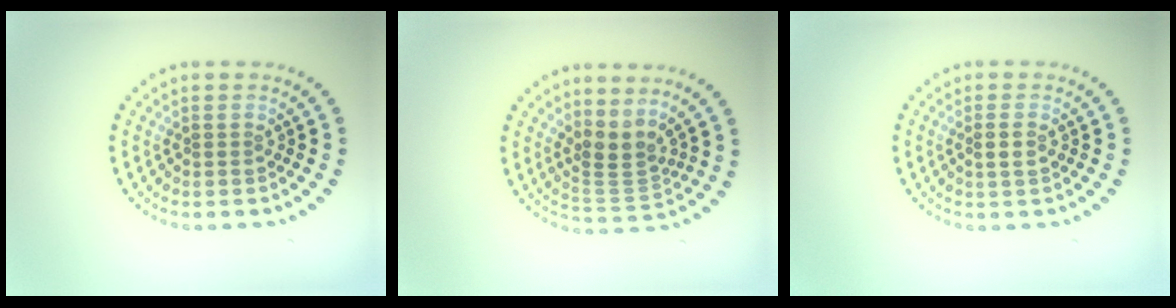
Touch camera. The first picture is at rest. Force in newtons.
{"total": 2.8, "press": 1.9, "slide": 2.0}
{"total": 1.2, "press": 1.0, "slide": 0.5}